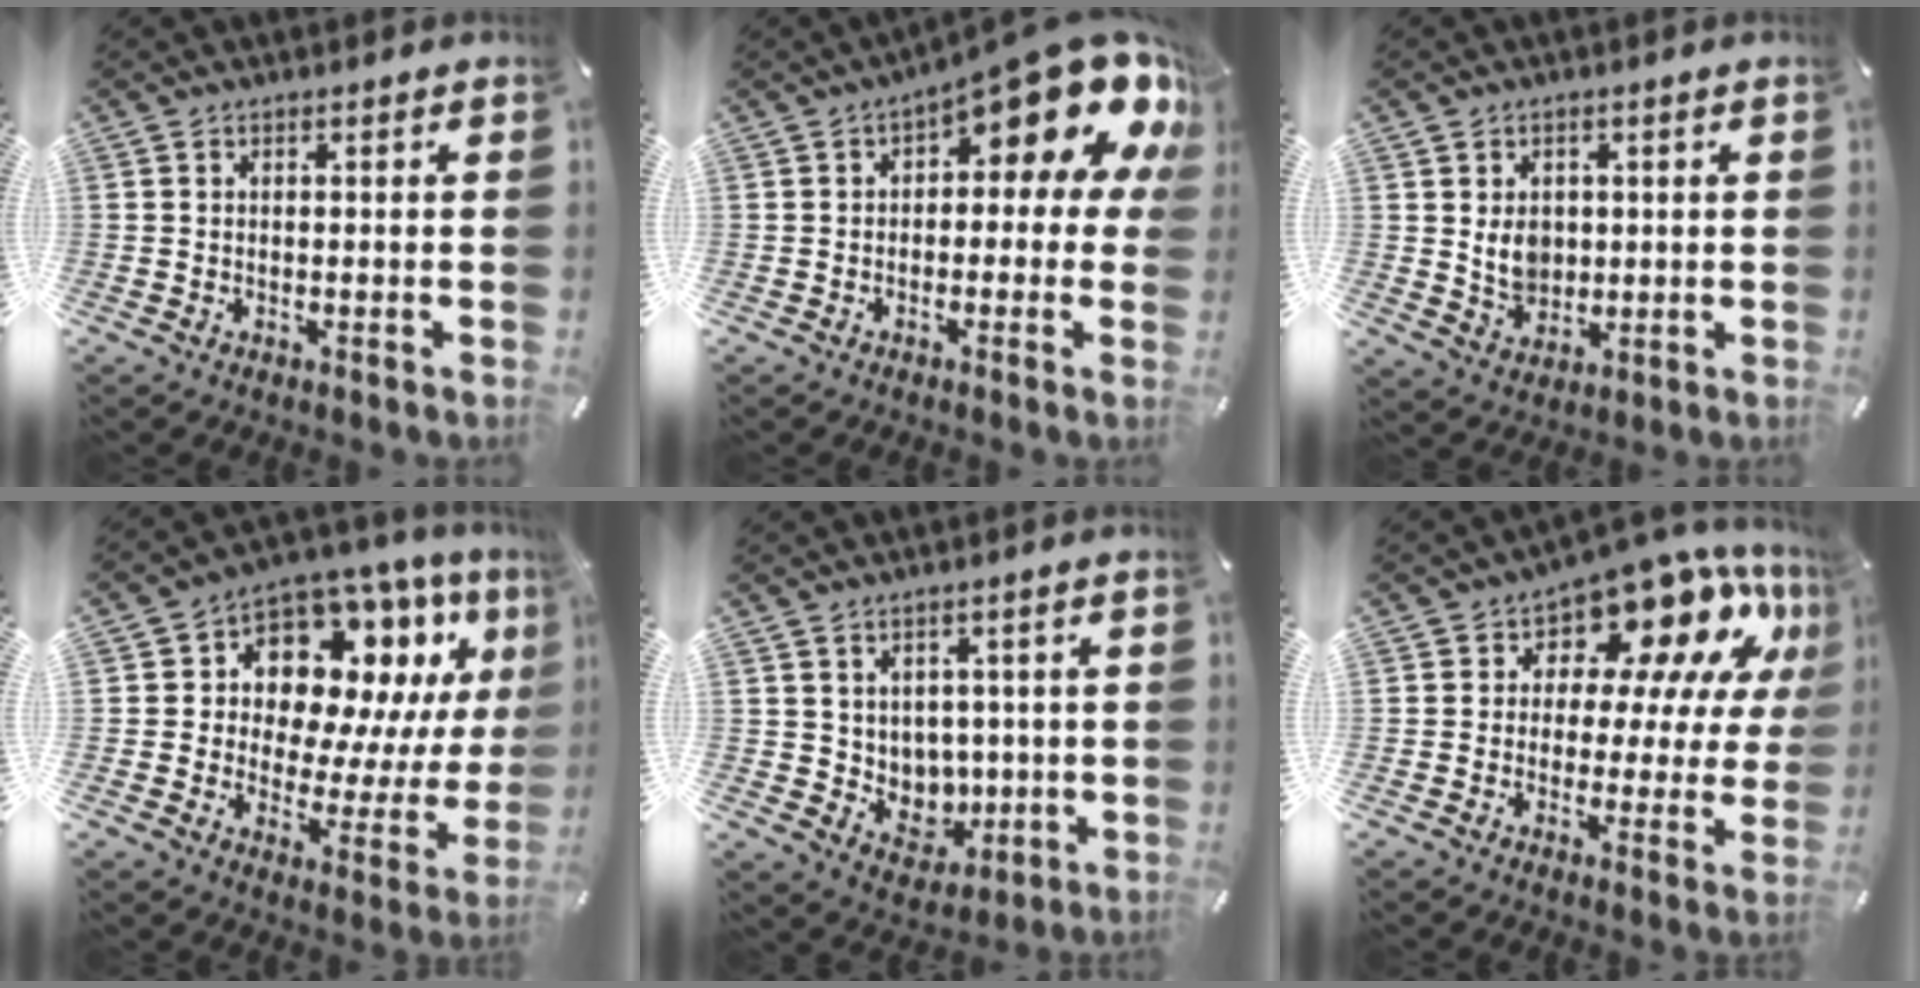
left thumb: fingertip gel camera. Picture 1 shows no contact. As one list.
[{"total": 16.0, "force": [8.4, 5.6, 12.4], "torque": [-0.163, -0.070, 0.136]}, {"total": 6.3, "force": [1.2, 5.5, 2.8], "torque": [-0.040, -0.005, 0.018]}, {"total": 13.6, "force": [8.3, 8.7, 6.5], "torque": [-0.107, -0.073, 0.150]}, {"total": 7.1, "force": [3.7, 6.0, 0.1], "torque": [-0.009, -0.036, 0.077]}, {"total": 13.9, "force": [9.4, 7.0, 7.5], "torque": [-0.114, -0.074, 0.158]}]